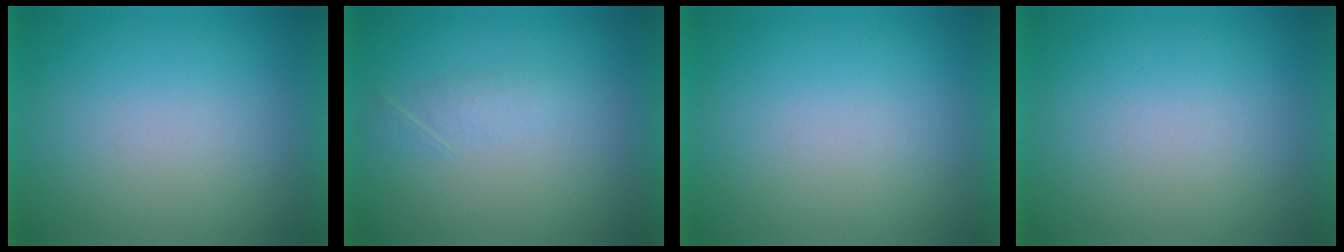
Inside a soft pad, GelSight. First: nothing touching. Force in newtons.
{"total": 1.8}
{"total": 0.0}
{"total": 0.0}